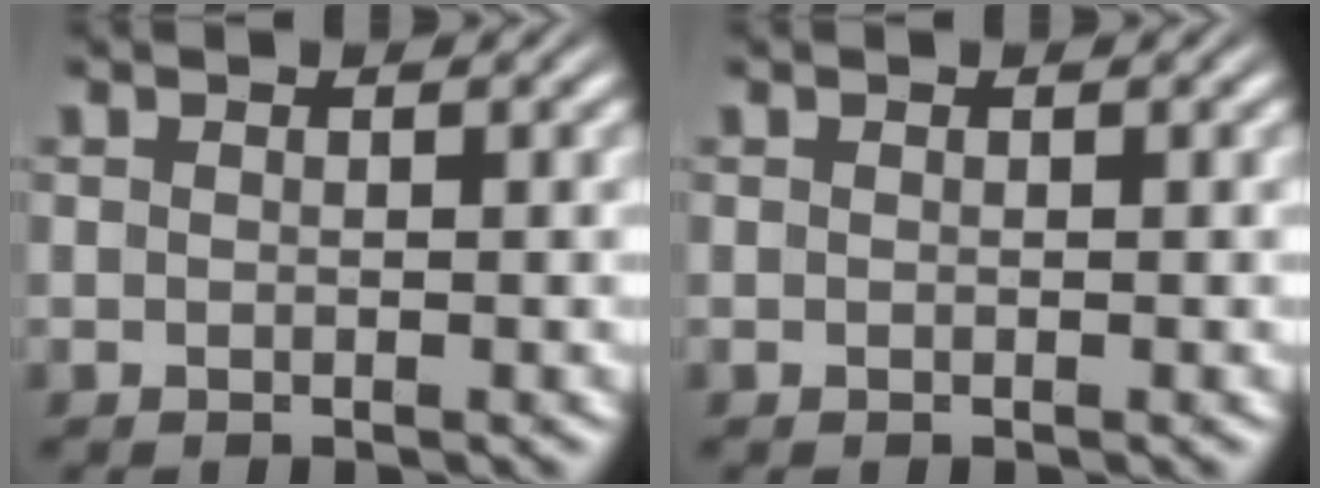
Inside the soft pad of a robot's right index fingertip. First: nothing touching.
{"total": 0.0}